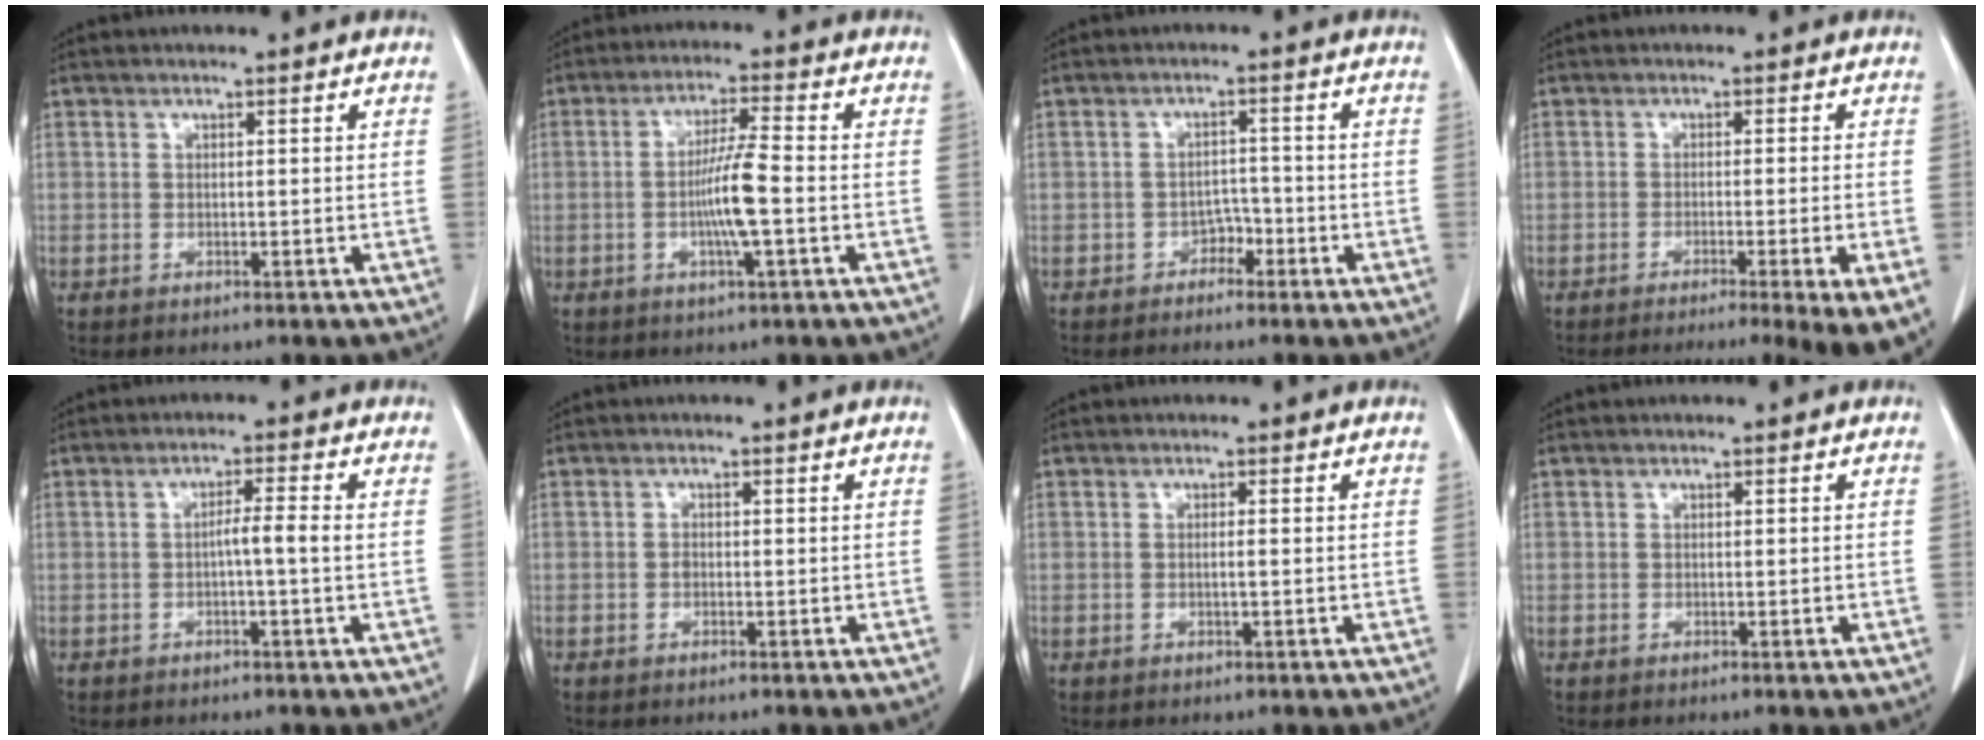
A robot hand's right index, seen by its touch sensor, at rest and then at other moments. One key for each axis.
{"total": 7.0, "fx": -1.3, "fy": 0.0, "fz": 6.8, "tx": -0.132, "ty": -0.004, "tz": -0.026}
{"total": 2.2, "fx": -1.6, "fy": 1.3, "fz": 0.7, "tx": -0.005, "ty": 0.008, "tz": -0.028}
{"total": 12.2, "fx": -8.5, "fy": -0.4, "fz": 8.8, "tx": -0.075, "ty": -0.024, "tz": -0.112}
{"total": 2.9, "fx": -0.4, "fy": -0.4, "fz": 2.9, "tx": -0.046, "ty": 0.004, "tz": -0.006}
{"total": 0.8, "fx": -0.1, "fy": 0.6, "fz": 0.5, "tx": -0.010, "ty": 0.002, "tz": -0.004}
{"total": 1.0, "fx": -0.1, "fy": -0.1, "fz": 0.9, "tx": -0.019, "ty": -0.002, "tz": -0.002}
{"total": 0.0}